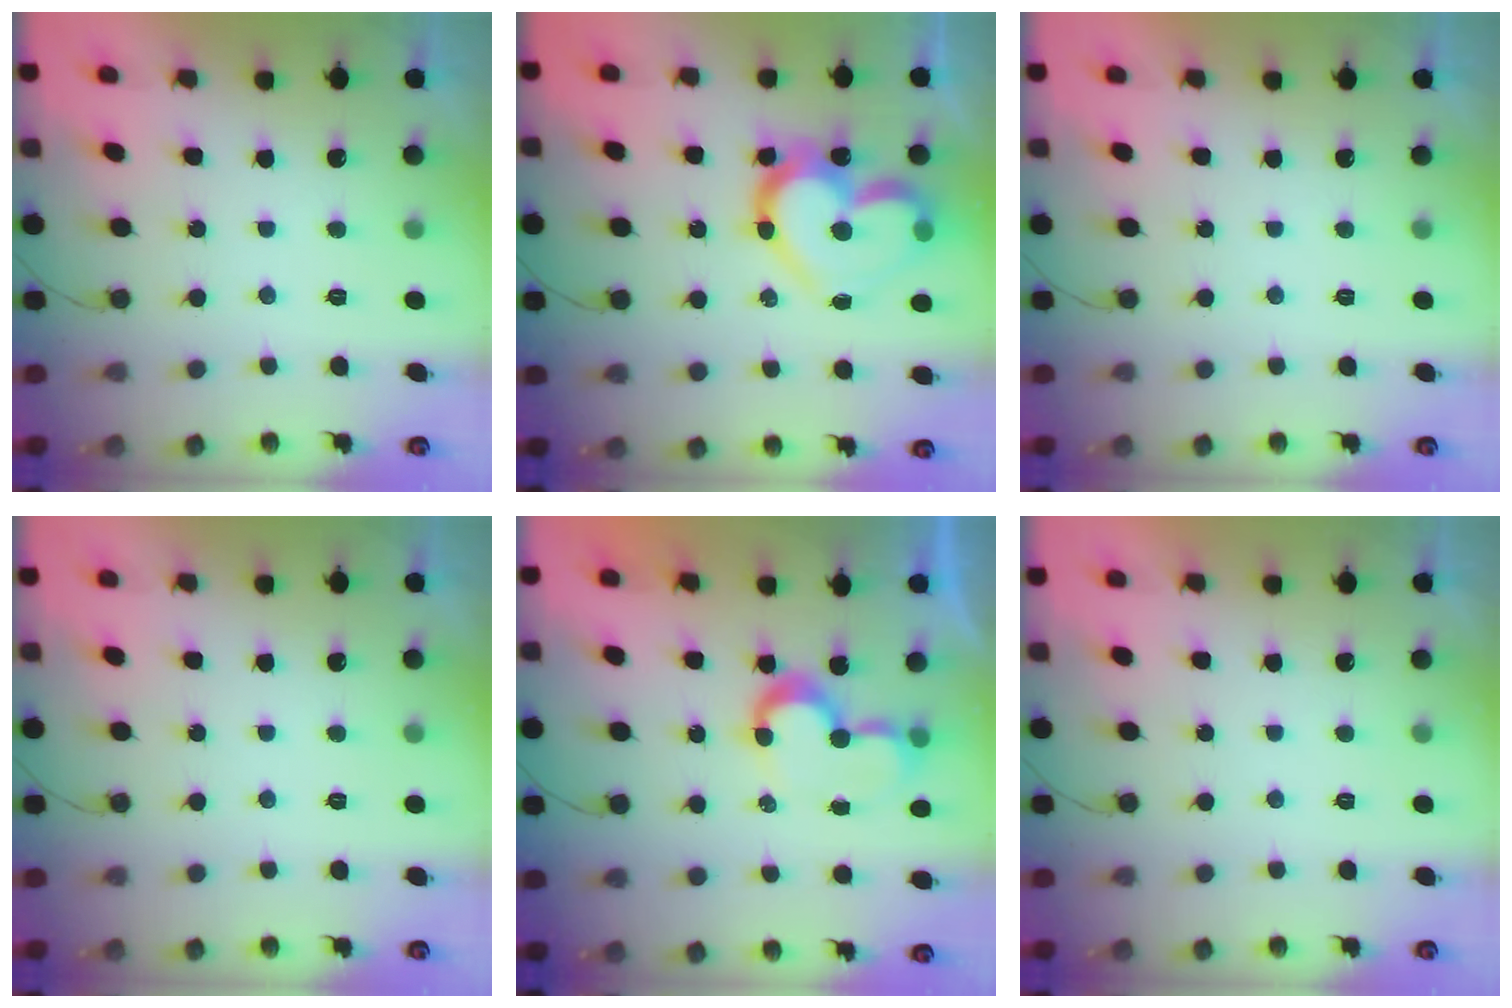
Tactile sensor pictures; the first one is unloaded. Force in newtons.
{"total": 19.6, "press": 19.6, "slide": 1.6}
{"total": 2.0, "press": 2.0, "slide": 0.1}
{"total": 0.0}
{"total": 9.7, "press": 9.7, "slide": 0.7}
{"total": 1.8, "press": 1.8, "slide": 0.0}